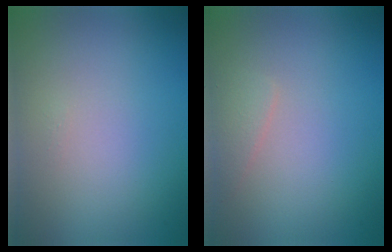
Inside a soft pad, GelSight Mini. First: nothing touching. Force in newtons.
{"total": 1.3, "press": 1.3, "slide": 0.0}